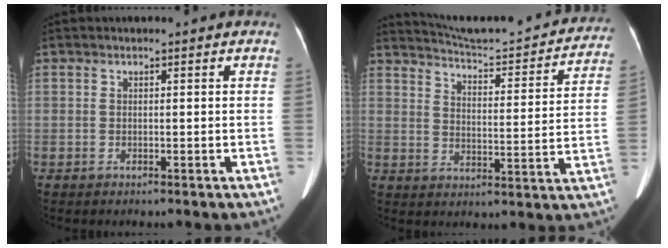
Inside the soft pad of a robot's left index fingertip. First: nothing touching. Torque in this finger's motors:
{"motor_torque": [0.02, -0.42, -0.18, -0.03]}